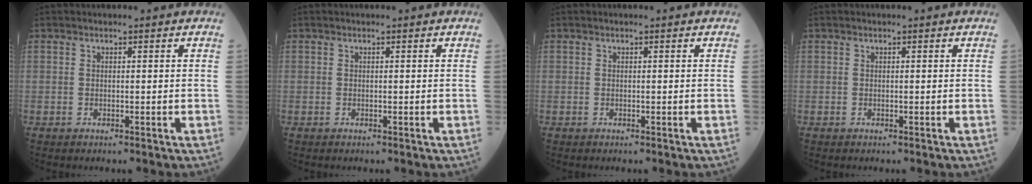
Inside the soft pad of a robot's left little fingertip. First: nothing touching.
{"total": 0.0}
{"total": 0.0}
{"total": 0.0}